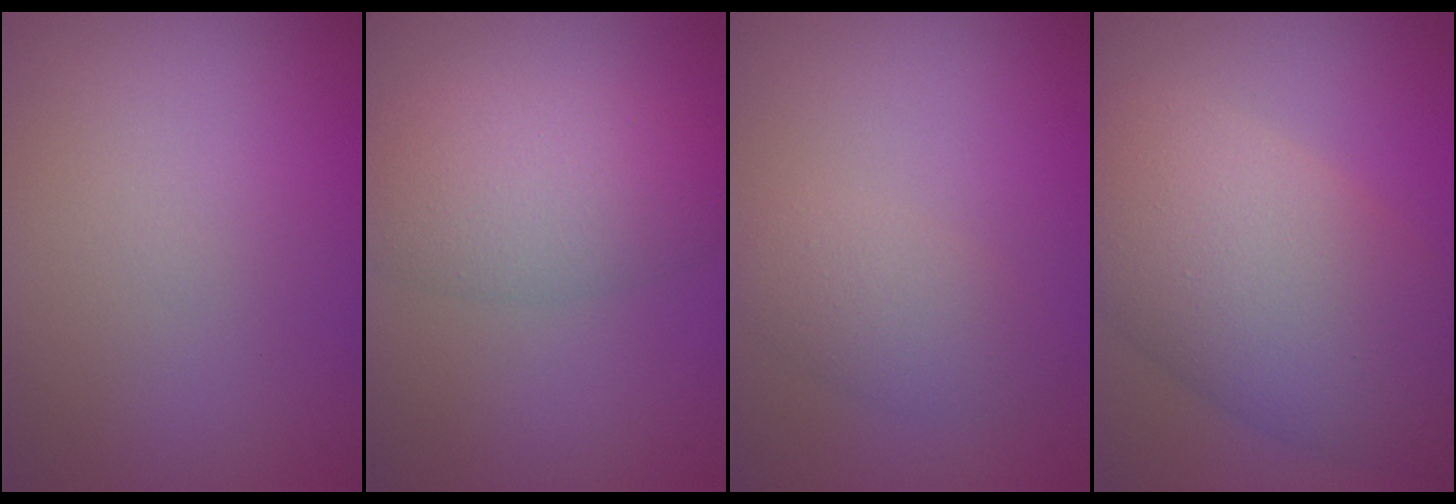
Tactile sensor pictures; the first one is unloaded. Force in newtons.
{"total": 5.2, "press": 5.2, "slide": 0.2}
{"total": 2.5, "press": 2.5, "slide": 0.0}
{"total": 10.9, "press": 10.9, "slide": 0.2}